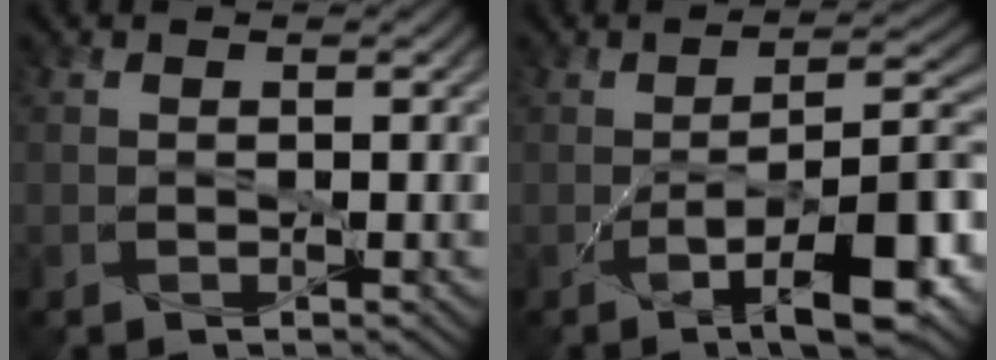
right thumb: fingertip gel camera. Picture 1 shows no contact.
{"total": 11.3, "force": [-5.1, 3.2, 9.6], "torque": [-0.145, 0.004, -0.076]}